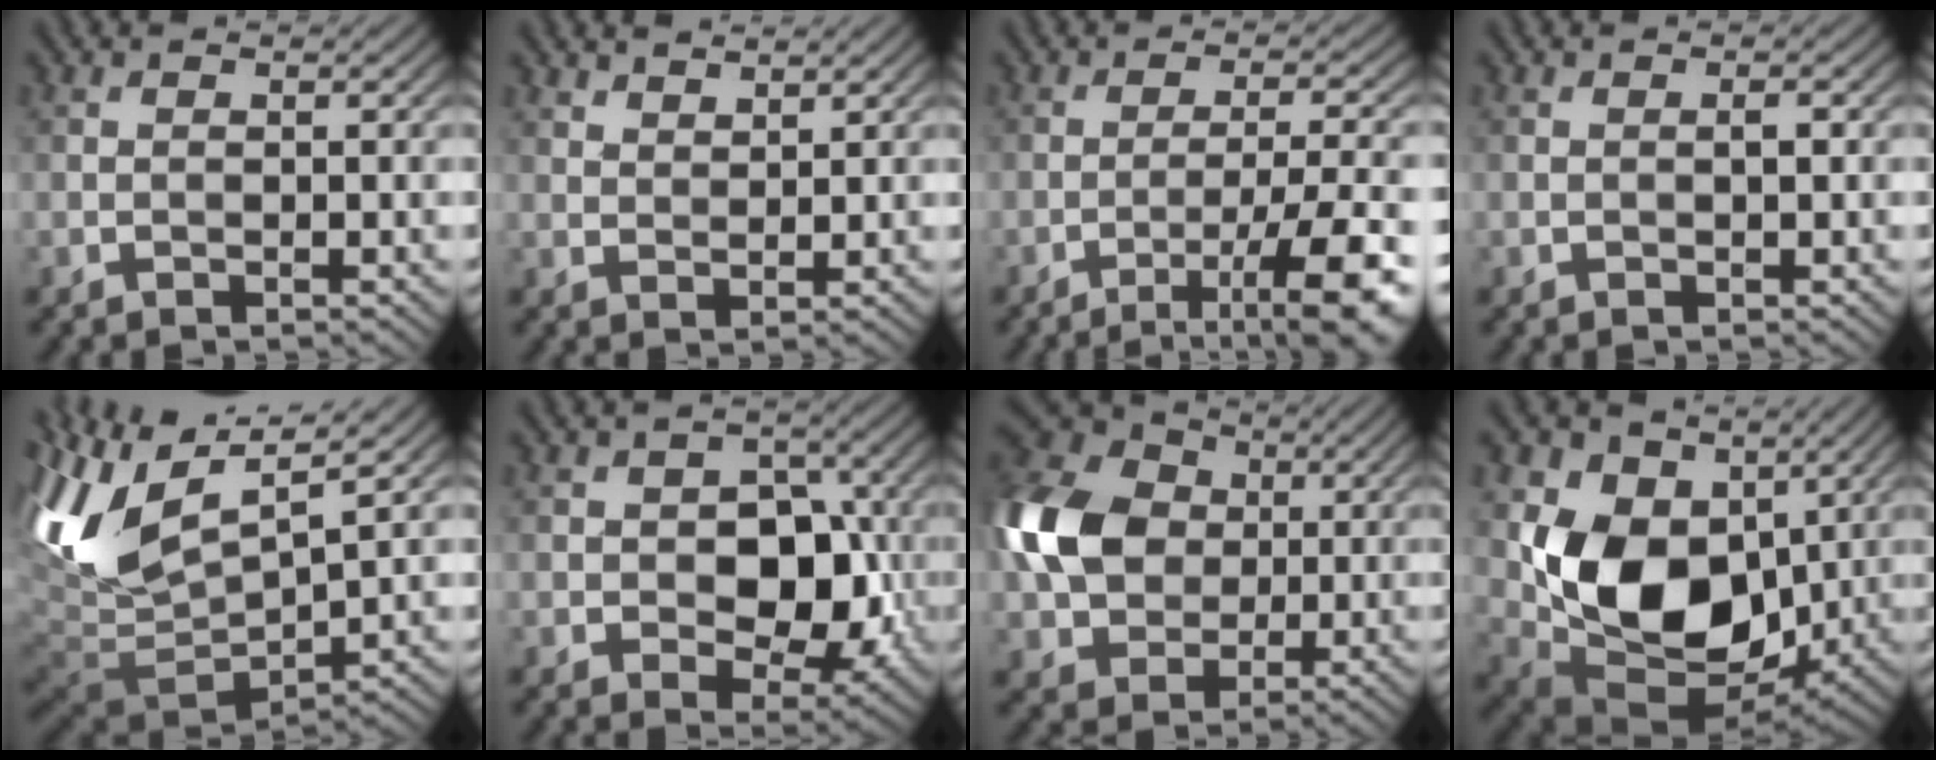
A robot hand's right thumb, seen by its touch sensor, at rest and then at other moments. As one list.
[{"total": 2.5, "force": [2.2, 0.8, 0.9], "torque": [-0.018, -0.008, 0.051]}, {"total": 9.7, "force": [-5.2, 1.6, 8.0], "torque": [-0.130, 0.009, -0.070]}, {"total": 0.8, "force": [0.0, 0.1, 0.8], "torque": [-0.013, 0.001, 0.000]}, {"total": 13.2, "force": [3.8, 5.7, 11.2], "torque": [-0.263, 0.009, 0.083]}, {"total": 8.6, "force": [-0.9, 6.0, 6.1], "torque": [-0.088, -0.006, -0.020]}, {"total": 13.4, "force": [0.7, 10.5, 8.3], "torque": [-0.221, 0.014, 0.001]}, {"total": 13.3, "force": [1.8, 9.7, 8.9], "torque": [-0.186, -0.023, 0.033]}]